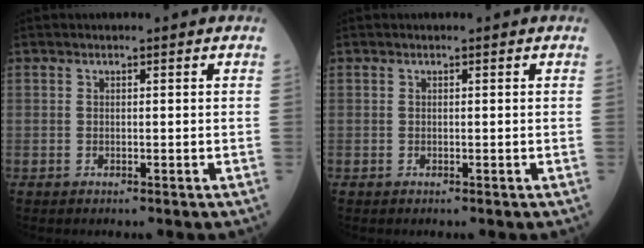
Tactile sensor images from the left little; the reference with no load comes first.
{"total": 0.0}